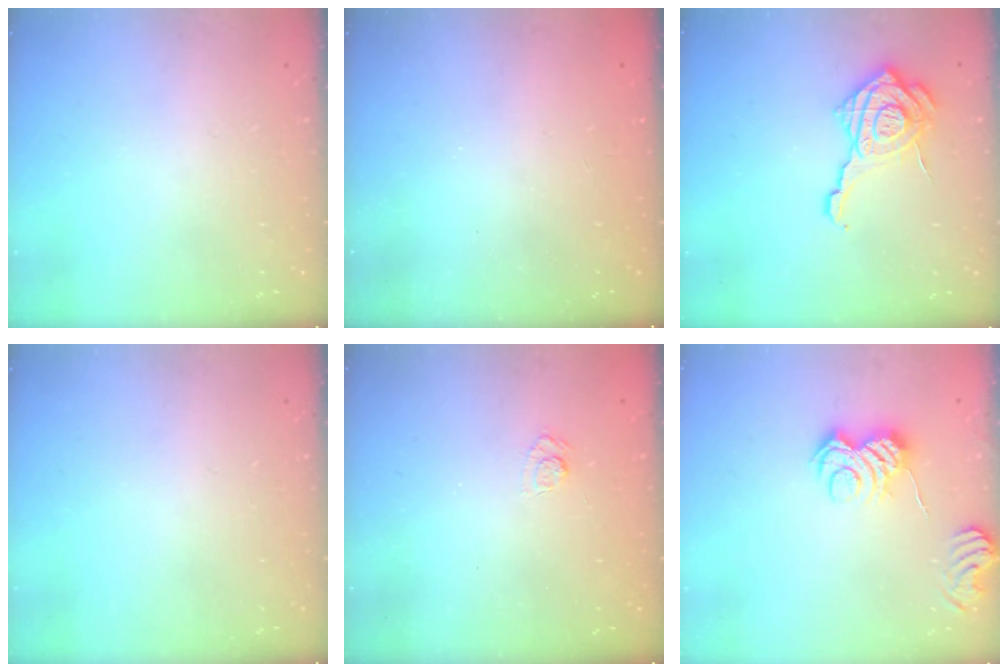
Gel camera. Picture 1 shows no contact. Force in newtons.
{"total": 2.3, "press": 2.2, "slide": 0.8}
{"total": 16.6, "press": 16.6, "slide": 1.5}
{"total": 0.0}
{"total": 2.5, "press": 2.1, "slide": 1.4}
{"total": 6.3, "press": 6.2, "slide": 0.9}